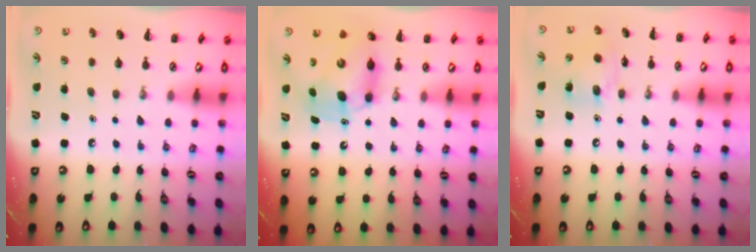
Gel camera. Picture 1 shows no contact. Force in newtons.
{"total": 7.7, "press": 7.4, "slide": 2.2}
{"total": 10.3, "press": 10.2, "slide": 1.1}